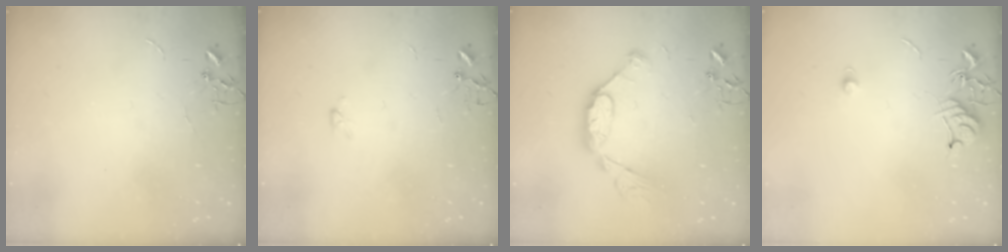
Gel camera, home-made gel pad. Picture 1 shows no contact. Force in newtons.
{"total": 2.2, "press": 2.2, "slide": 0.4}
{"total": 11.5, "press": 11.4, "slide": 0.9}
{"total": 7.8, "press": 7.7, "slide": 1.0}